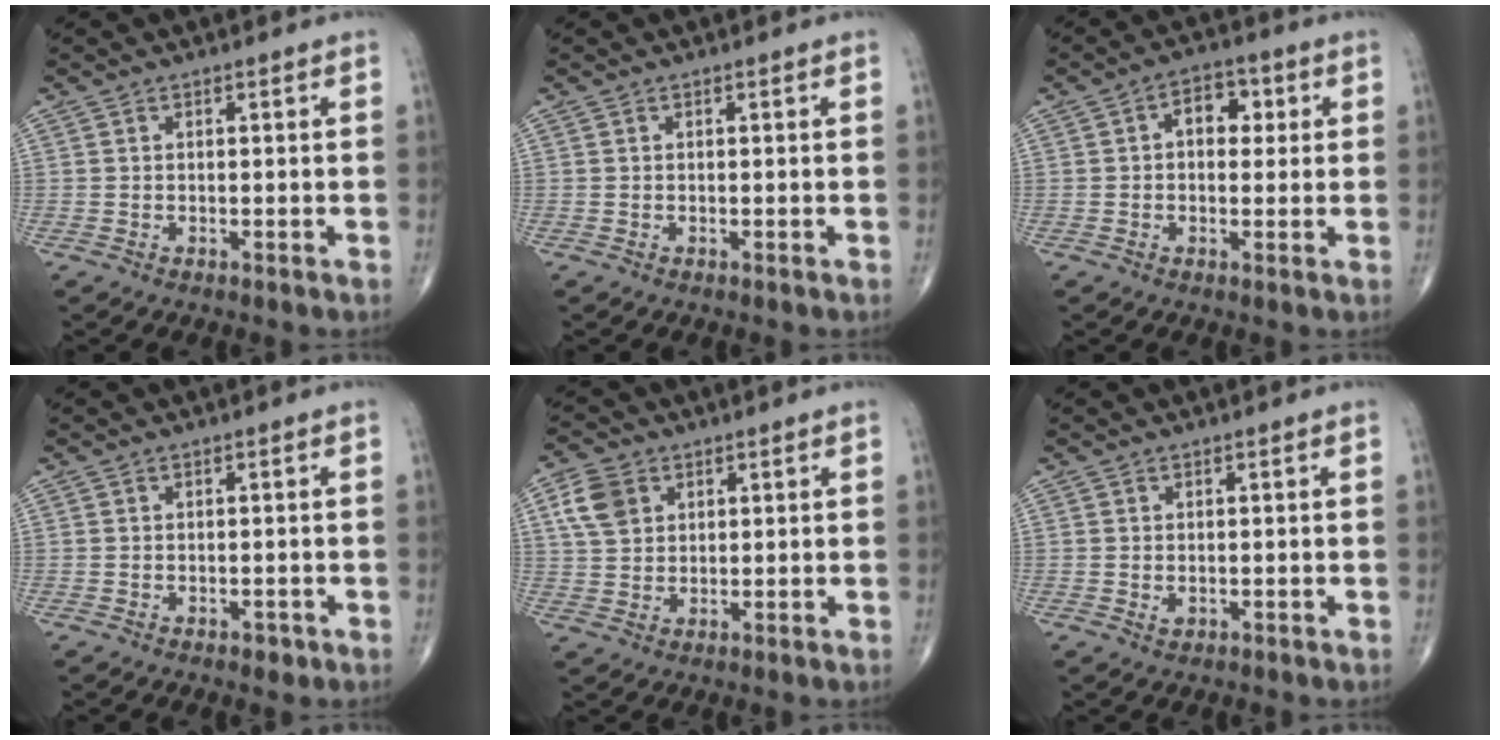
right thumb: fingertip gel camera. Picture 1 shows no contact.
{"total": 0.0}
{"total": 6.1, "force": [1.2, 4.1, 4.4], "torque": [-0.033, 0.011, 0.010]}
{"total": 1.3, "force": [-0.6, 0.8, 0.7], "torque": [-0.004, 0.000, -0.007]}
{"total": 6.7, "force": [2.6, 5.0, 3.7], "torque": [-0.058, -0.002, 0.050]}
{"total": 1.0, "force": [0.0, 0.7, 0.6], "torque": [-0.008, -0.001, 0.002]}